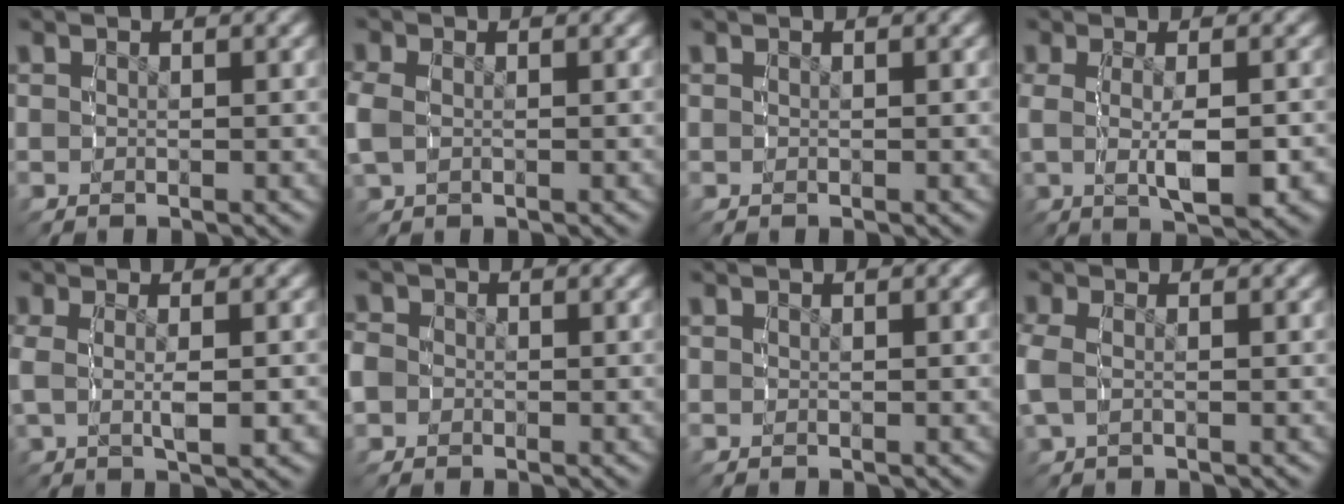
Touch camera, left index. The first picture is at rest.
{"total": 2.0, "force": [0.0, 1.6, 1.2], "torque": [-0.046, -0.007, 0.009]}
{"total": 0.0}
{"total": 4.8, "force": [-0.5, 1.9, 4.4], "torque": [-0.080, -0.009, -0.001]}
{"total": 2.6, "force": [0.0, 0.8, 2.5], "torque": [-0.055, -0.003, 0.006]}
{"total": 3.0, "force": [-0.3, 2.9, 0.9], "torque": [-0.038, -0.004, -0.010]}
{"total": 0.0}
{"total": 1.7, "force": [0.0, 1.0, 1.4], "torque": [-0.053, -0.007, 0.008]}